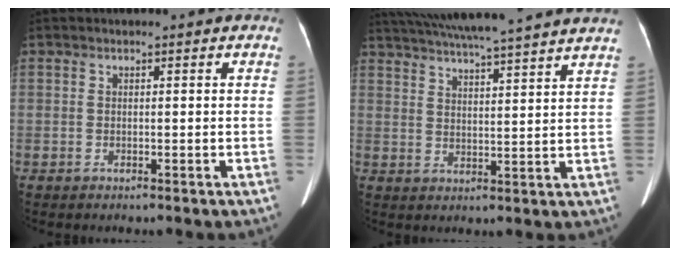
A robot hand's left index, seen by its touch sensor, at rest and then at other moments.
{"total": 21.3, "force": [19.0, -0.3, 9.6], "torque": [-0.168, 0.012, 0.260]}